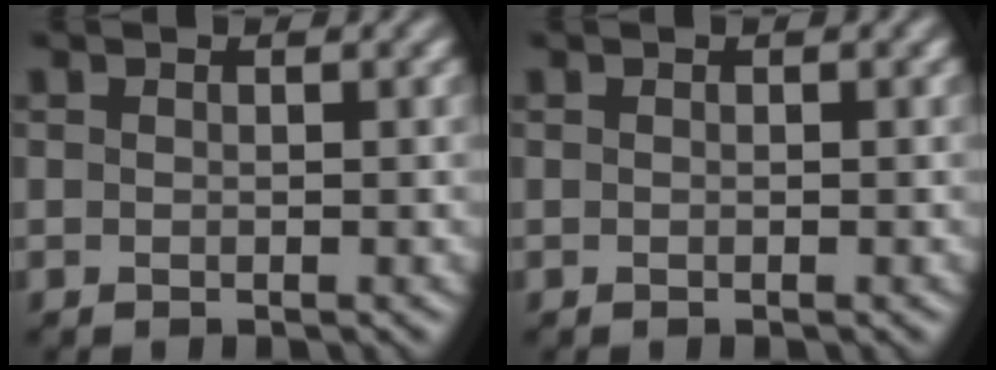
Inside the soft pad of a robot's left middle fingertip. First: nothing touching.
{"total": 0.0}